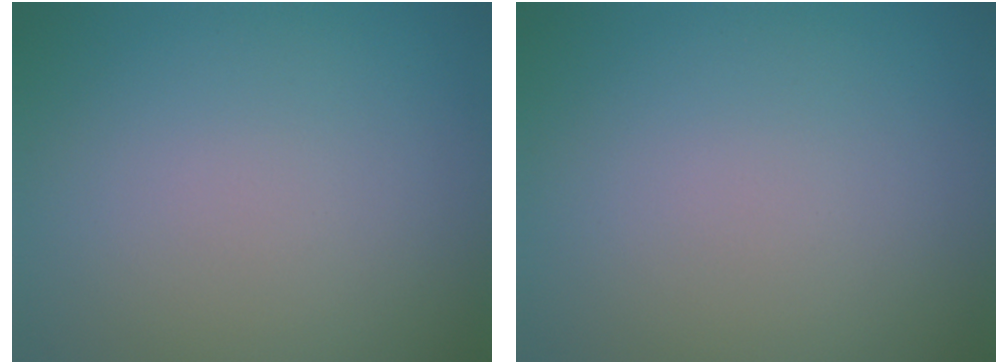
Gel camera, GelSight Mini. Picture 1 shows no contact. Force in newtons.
{"total": 0.0}